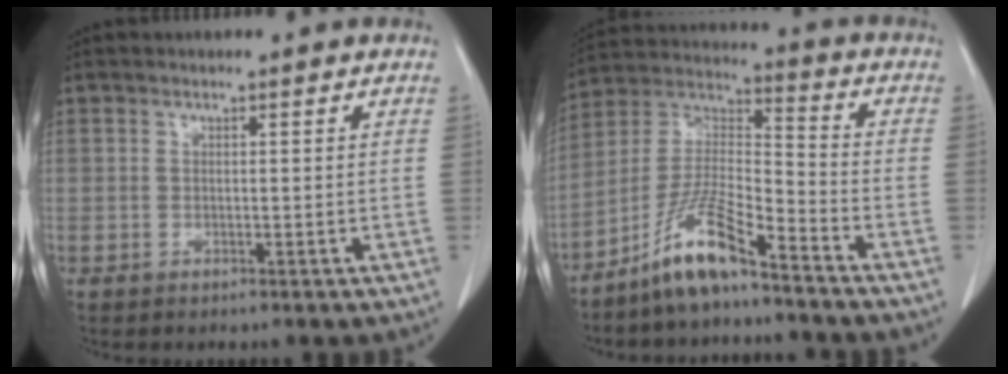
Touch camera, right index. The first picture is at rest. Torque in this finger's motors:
{"motor_torque": [0.93, -0.81, 0.45, 0.14]}